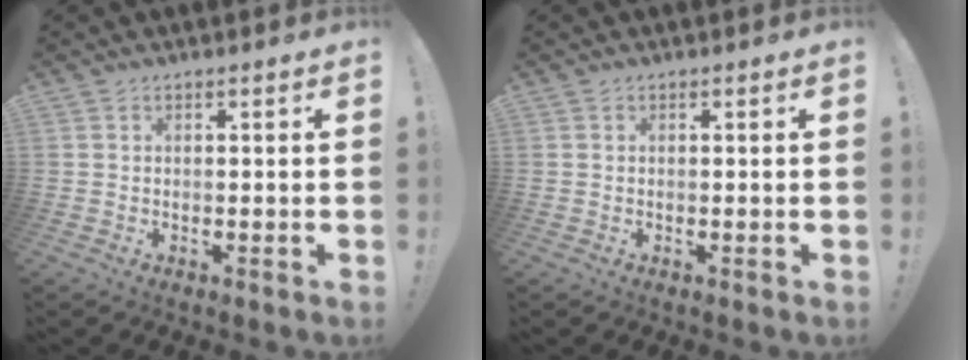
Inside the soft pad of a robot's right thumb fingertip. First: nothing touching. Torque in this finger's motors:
{"motor_torque": [-0.04, 0.04, 0.40, -0.39, 0.05]}